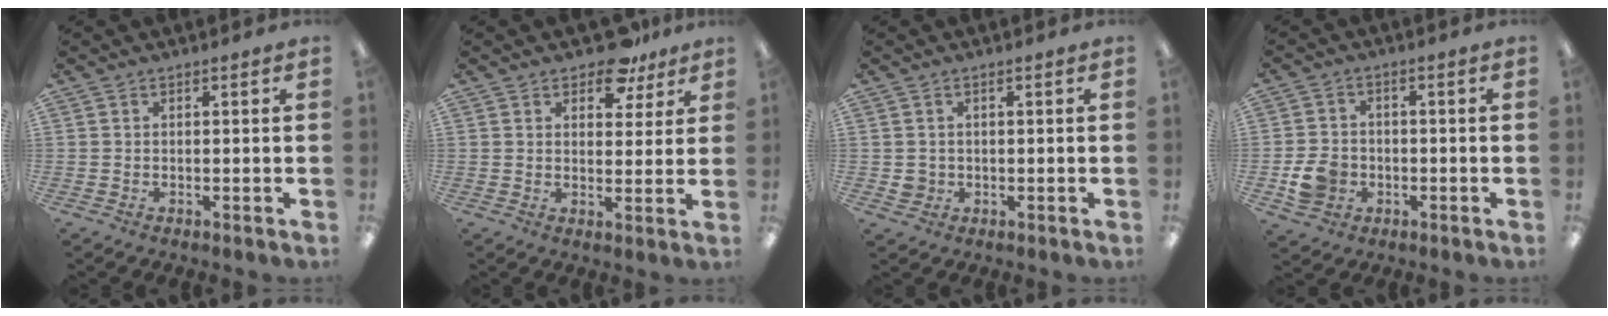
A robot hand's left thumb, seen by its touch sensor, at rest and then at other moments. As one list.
[{"total": 8.3, "force": [6.1, 4.1, 3.9], "torque": [-0.036, -0.033, 0.103]}, {"total": 2.3, "force": [0.2, 2.2, 0.7], "torque": [-0.006, 0.000, 0.000]}, {"total": 6.8, "force": [-2.1, 5.6, 3.3], "torque": [-0.065, 0.010, -0.036]}]